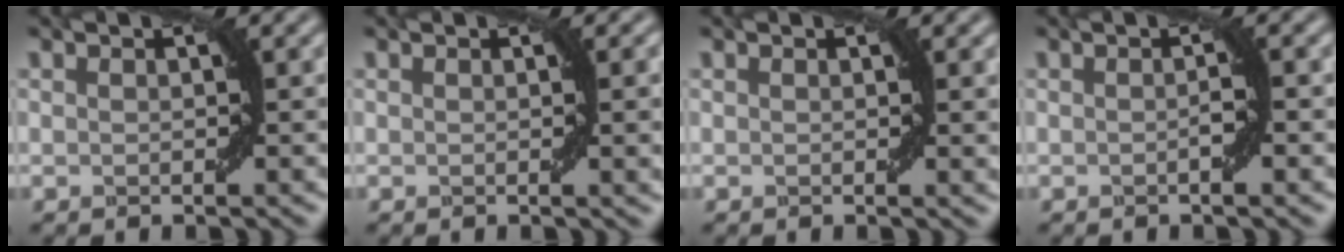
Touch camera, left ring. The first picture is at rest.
{"total": 2.2, "force": [0.2, 0.3, 2.1], "torque": [-0.023, 0.000, 0.002]}
{"total": 0.9, "force": [0.3, 0.1, 0.9], "torque": [-0.008, -0.004, 0.004]}
{"total": 1.2, "force": [-0.3, -0.1, 1.1], "torque": [-0.018, 0.002, -0.005]}